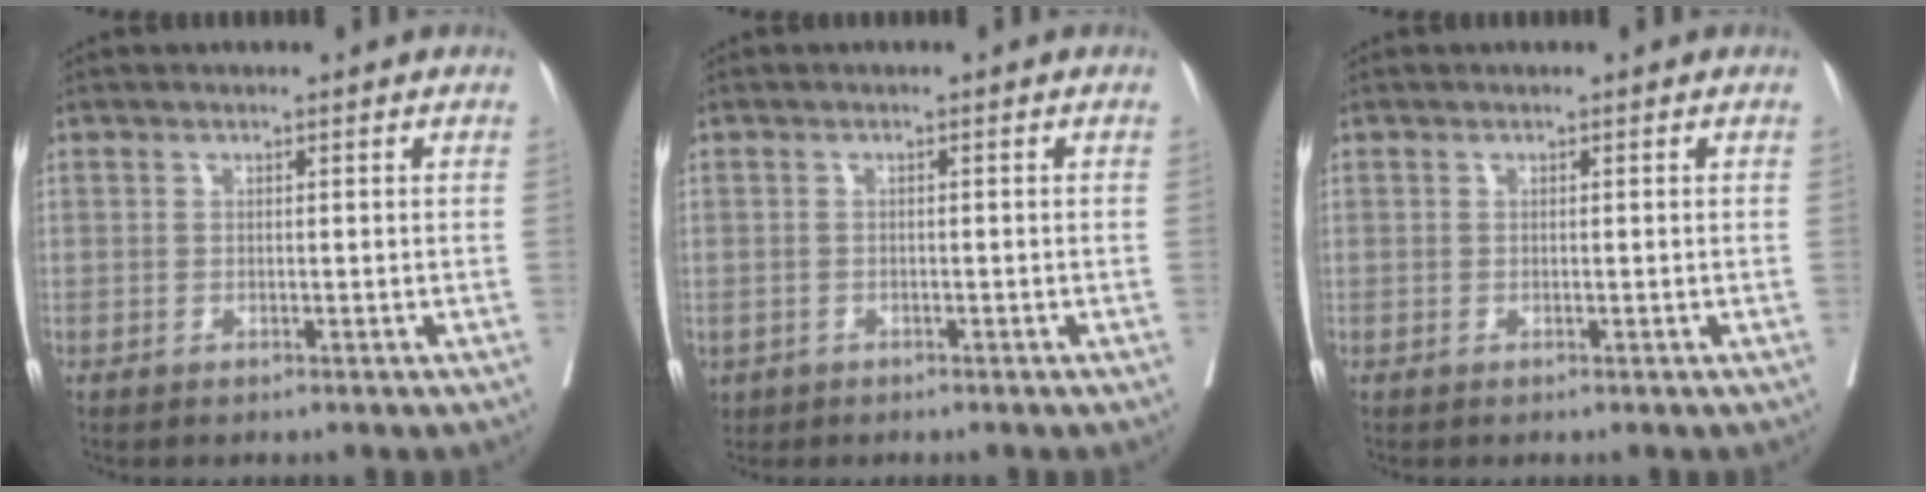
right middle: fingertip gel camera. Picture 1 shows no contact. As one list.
[{"total": 2.2, "force": [-1.4, 1.6, 0.5], "torque": [-0.013, -0.002, -0.022]}, {"total": 0.0}]